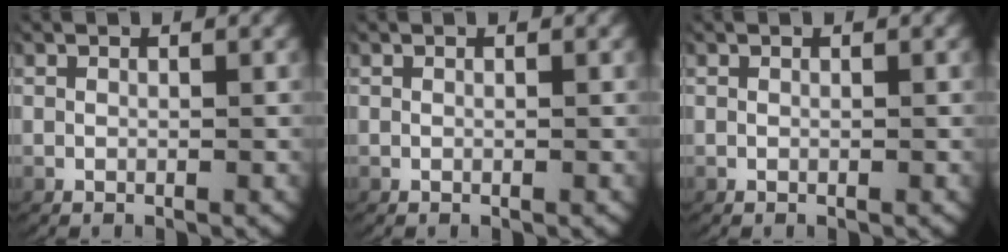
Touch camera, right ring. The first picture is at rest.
{"total": 0.0}
{"total": 0.0}